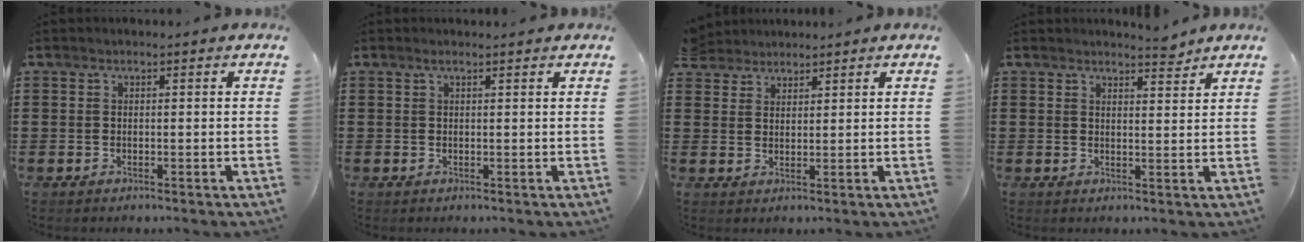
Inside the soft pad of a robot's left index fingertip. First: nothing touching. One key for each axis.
{"total": 0.9, "fx": 0.7, "fy": 0.1, "fz": 0.6, "tx": -0.013, "ty": -0.001, "tz": 0.013}
{"total": 2.6, "fx": 2.4, "fy": 0.9, "fz": -0.6, "tx": 0.001, "ty": 0.002, "tz": 0.046}
{"total": 3.3, "fx": 3.2, "fy": 0.3, "fz": 0.8, "tx": -0.015, "ty": -0.011, "tz": 0.057}